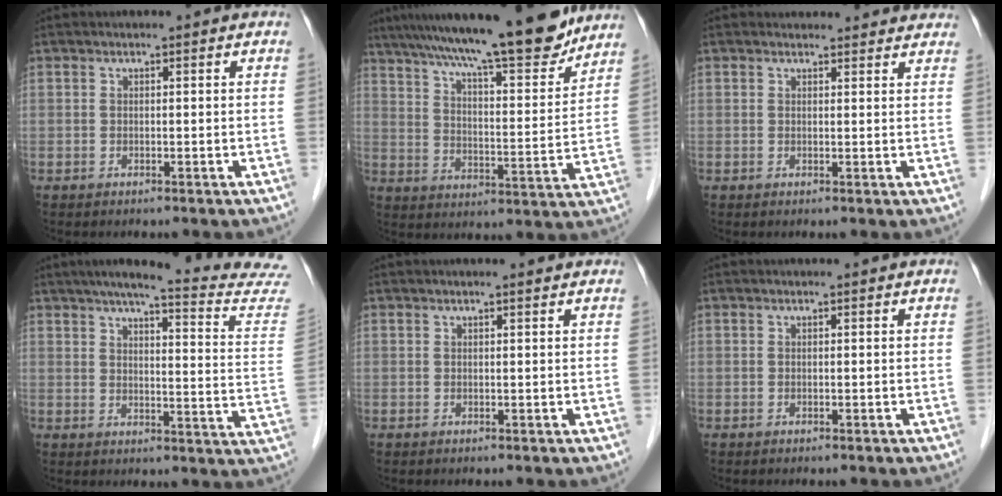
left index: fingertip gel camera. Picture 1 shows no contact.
{"total": 20.2, "force": [17.0, 1.8, 10.7], "torque": [-0.175, 0.006, 0.257]}
{"total": 6.8, "force": [6.4, 1.9, 0.9], "torque": [0.006, 0.014, 0.057]}
{"total": 21.0, "force": [18.9, 0.3, 9.2], "torque": [-0.116, -0.056, 0.217]}
{"total": 1.3, "force": [1.1, -0.1, 0.7], "torque": [-0.014, 0.009, 0.020]}
{"total": 0.0}